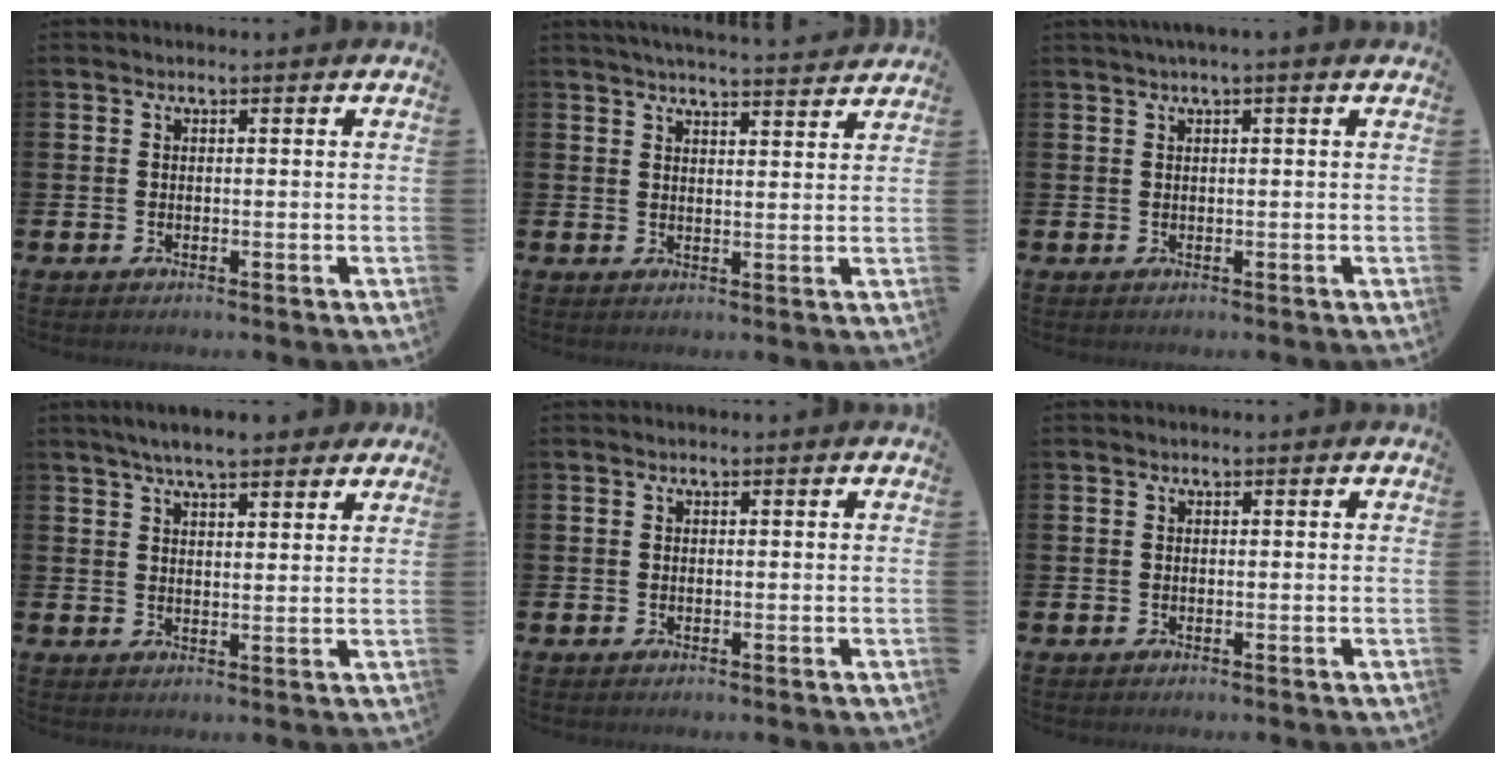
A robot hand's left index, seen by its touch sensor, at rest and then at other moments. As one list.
[{"total": 4.0, "force": [3.9, -0.4, 0.5], "torque": [-0.017, -0.021, 0.070]}, {"total": 1.0, "force": [0.6, -0.2, 0.8], "torque": [-0.021, 0.002, 0.012]}, {"total": 5.3, "force": [4.8, 0.8, 1.9], "torque": [-0.049, -0.012, 0.088]}, {"total": 0.0}, {"total": 0.0}]